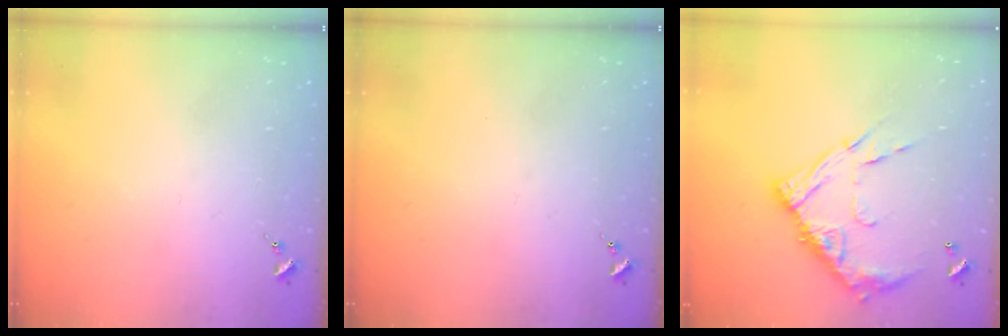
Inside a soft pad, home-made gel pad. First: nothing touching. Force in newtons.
{"total": 0.0}
{"total": 16.0, "press": 15.9, "slide": 1.4}